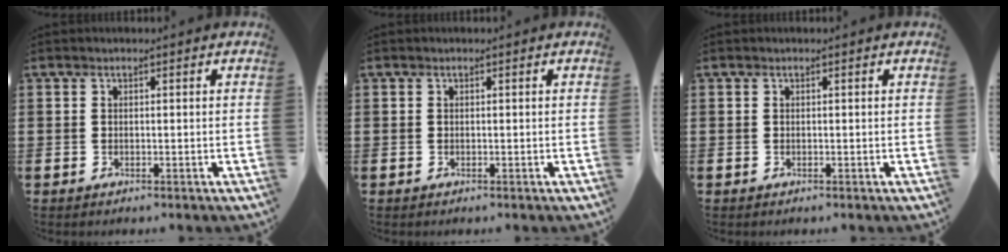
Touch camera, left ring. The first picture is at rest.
{"total": 0.0}
{"total": 0.0}